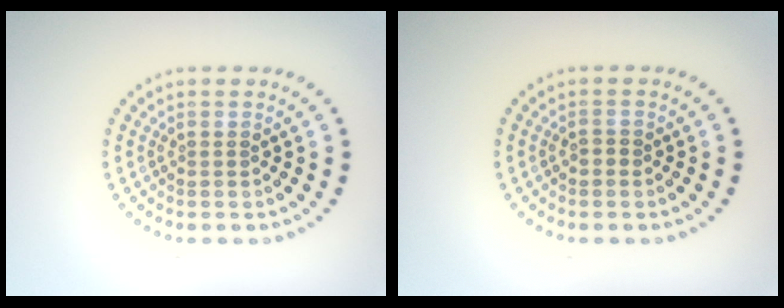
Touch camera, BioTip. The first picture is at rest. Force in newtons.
{"total": 0.9, "press": 0.8, "slide": 0.2}